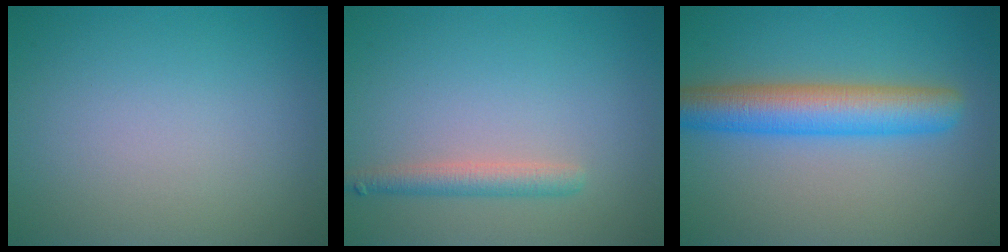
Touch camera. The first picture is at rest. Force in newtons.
{"total": 2.2, "press": 2.2, "slide": 0.1}
{"total": 6.2, "press": 6.2, "slide": 0.2}